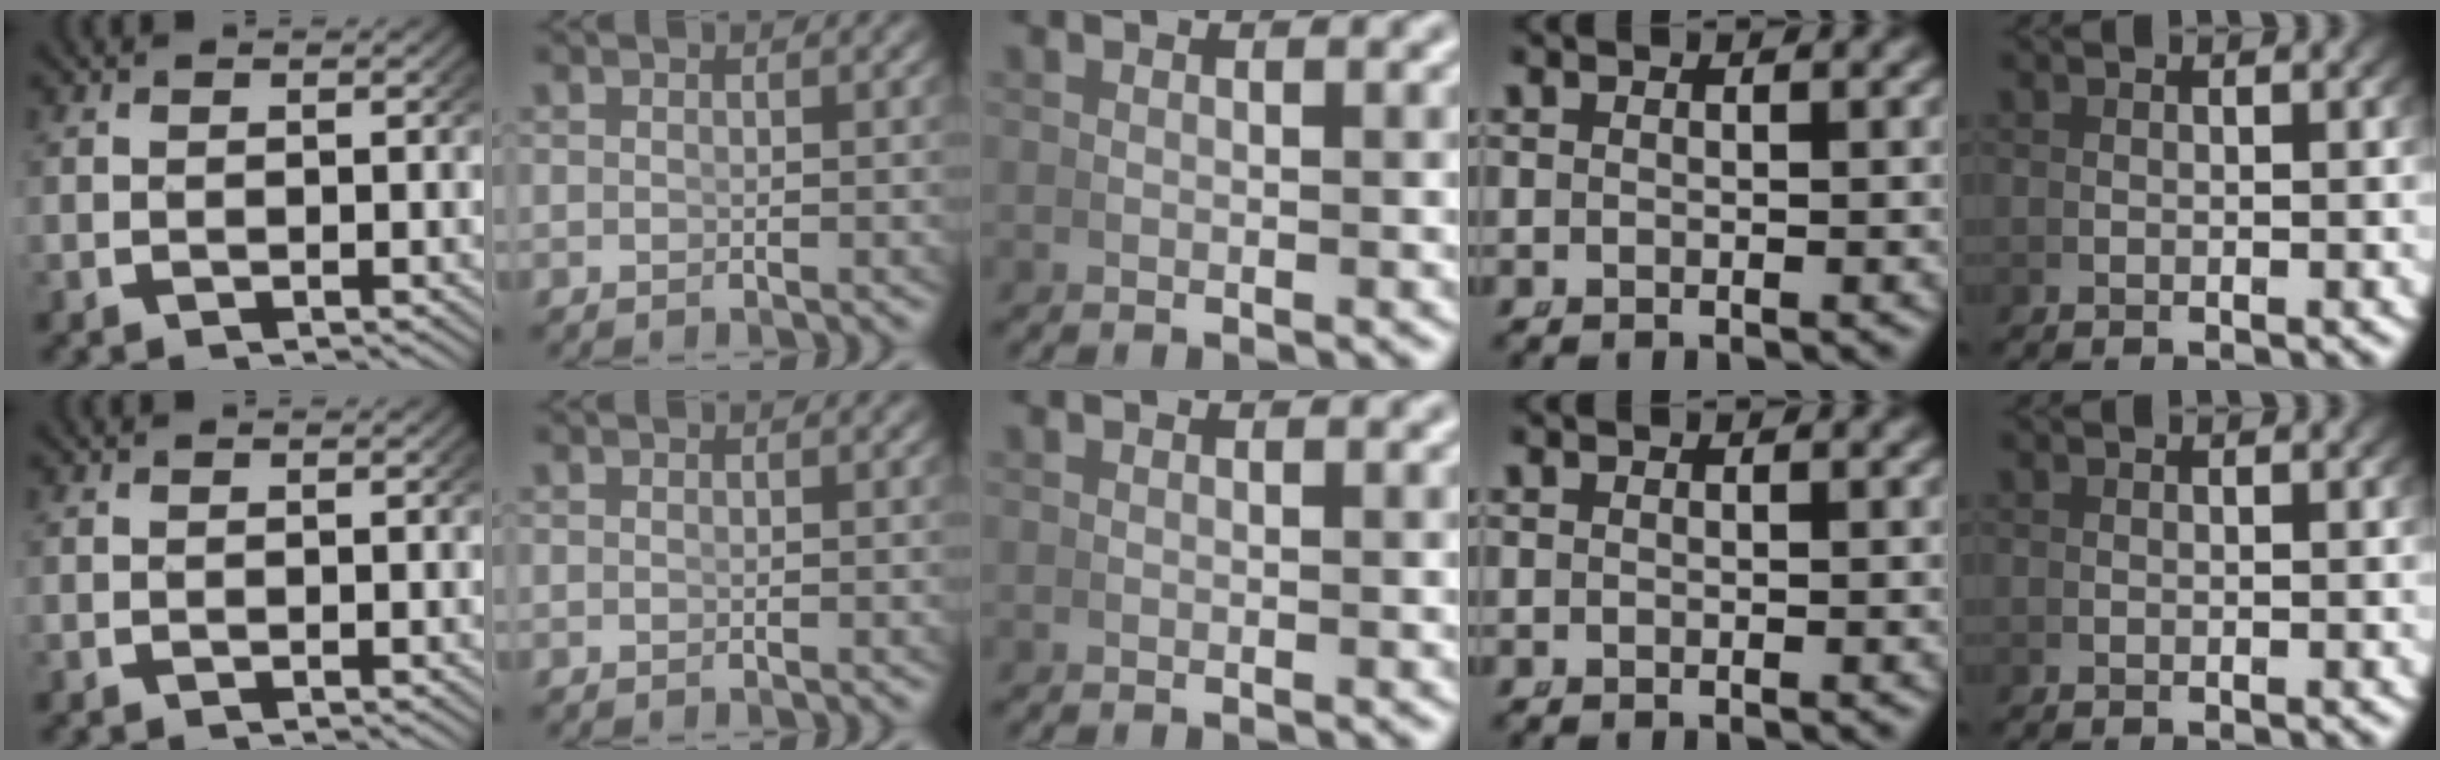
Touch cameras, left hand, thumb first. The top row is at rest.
{}